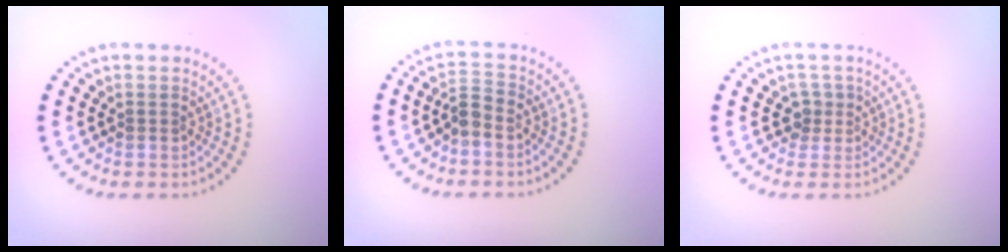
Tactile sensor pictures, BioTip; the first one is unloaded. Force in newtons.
{"total": 1.7, "press": 1.4, "slide": 0.9}
{"total": 1.6, "press": 1.2, "slide": 1.1}